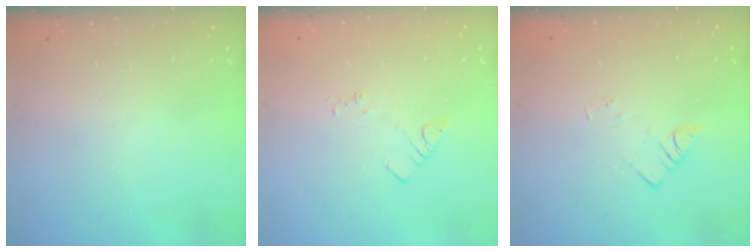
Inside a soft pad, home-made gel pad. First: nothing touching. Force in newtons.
{"total": 3.0, "press": 3.0, "slide": 0.4}
{"total": 2.2, "press": 2.2, "slide": 0.2}